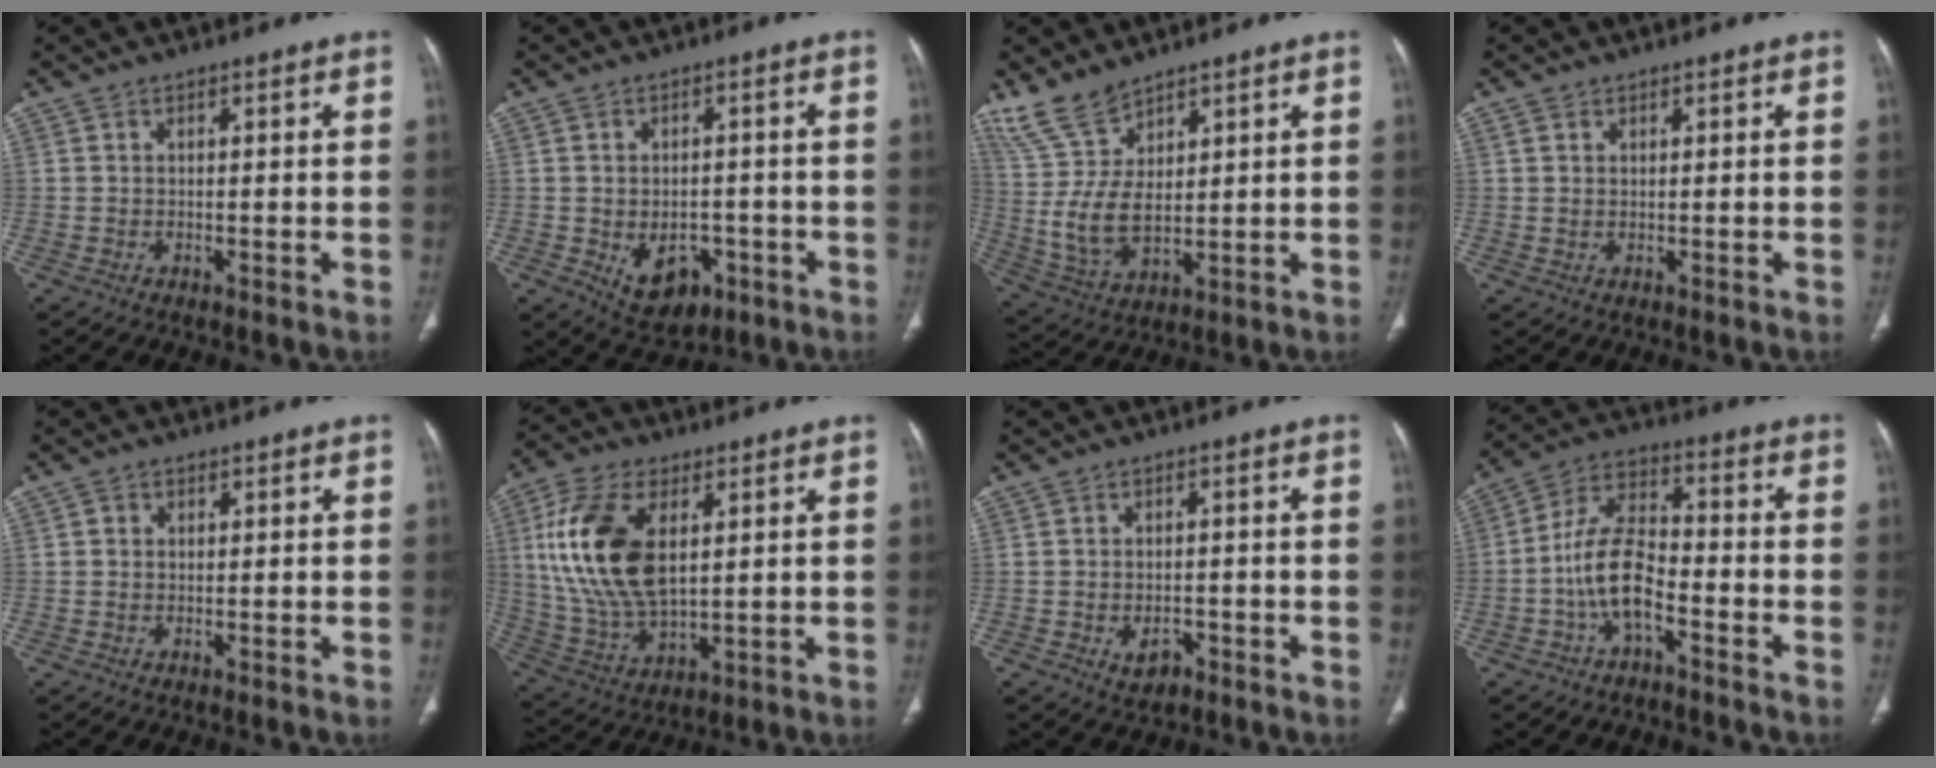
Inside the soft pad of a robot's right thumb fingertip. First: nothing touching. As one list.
[{"total": 8.2, "force": [-2.8, 5.8, 5.1], "torque": [-0.054, 0.012, -0.026]}, {"total": 10.1, "force": [7.1, 4.6, 5.6], "torque": [-0.106, -0.039, 0.164]}, {"total": 1.3, "force": [0.8, 0.8, 0.5], "torque": [-0.007, -0.005, 0.017]}, {"total": 1.2, "force": [0.4, 1.1, 0.3], "torque": [-0.001, 0.001, 0.005]}, {"total": 18.4, "force": [4.3, 9.9, 14.9], "torque": [-0.299, -0.013, 0.087]}, {"total": 3.4, "force": [-1.5, 2.3, 2.1], "torque": [-0.025, 0.007, -0.018]}, {"total": 10.5, "force": [-4.0, 5.4, 8.1], "torque": [-0.154, 0.046, -0.079]}]